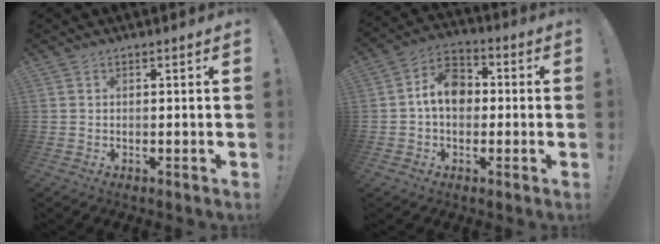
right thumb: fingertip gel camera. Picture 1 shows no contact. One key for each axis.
{"total": 10.2, "fx": 0.3, "fy": 7.5, "fz": 6.9, "tx": -0.099, "ty": 0.016, "tz": 0.011}